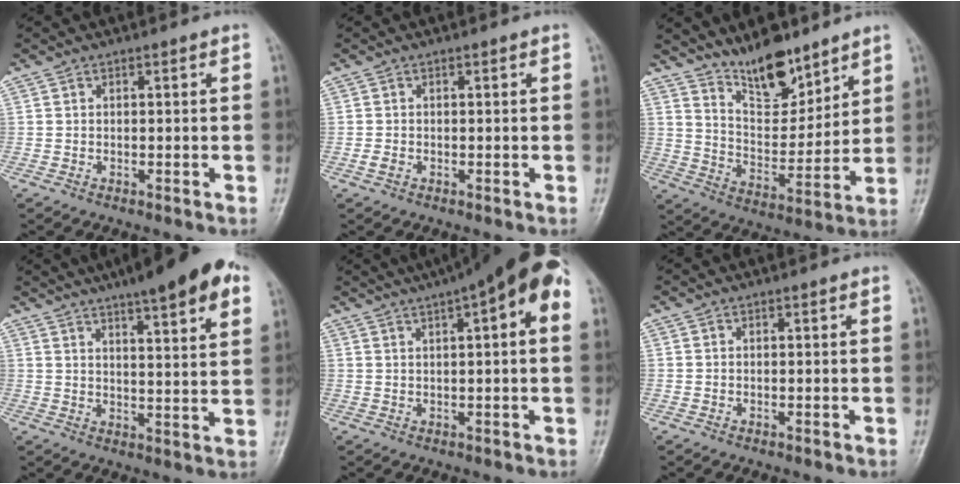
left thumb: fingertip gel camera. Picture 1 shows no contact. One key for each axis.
{"total": 1.1, "fx": -0.3, "fy": 0.8, "fz": 0.8, "tx": -0.014, "ty": 0.003, "tz": -0.005}
{"total": 12.1, "fx": 9.6, "fy": 4.6, "fz": 5.9, "tx": -0.065, "ty": -0.077, "tz": 0.176}
{"total": 15.6, "fx": 9.9, "fy": 3.1, "fz": 11.6, "tx": -0.144, "ty": -0.023, "tz": 0.129}
{"total": 13.7, "fx": 5.9, "fy": 3.0, "fz": 12.0, "tx": -0.170, "ty": 0.031, "tz": 0.076}
{"total": 0.0}